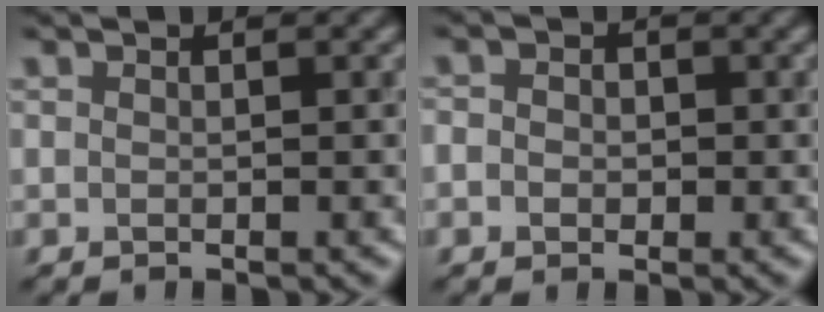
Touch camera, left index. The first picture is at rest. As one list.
[{"total": 0.9, "force": [-0.5, 0.8, 0.1], "torque": [-0.004, 0.010, 0.001]}]